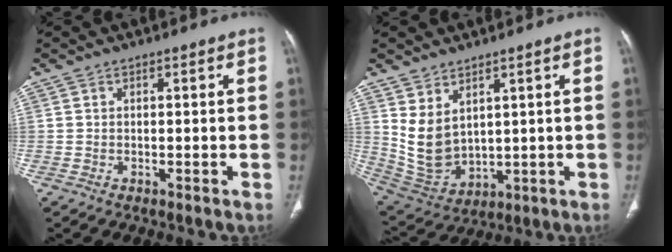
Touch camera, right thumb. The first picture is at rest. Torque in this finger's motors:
{"motor_torque": [0.12, 0.30, 0.42, 0.48, 0.12]}